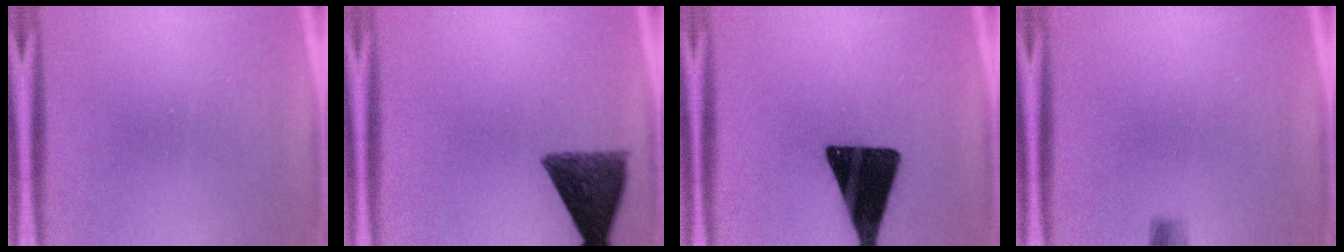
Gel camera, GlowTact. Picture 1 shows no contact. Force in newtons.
{"total": 10.0}
{"total": 18.9}
{"total": 1.6}